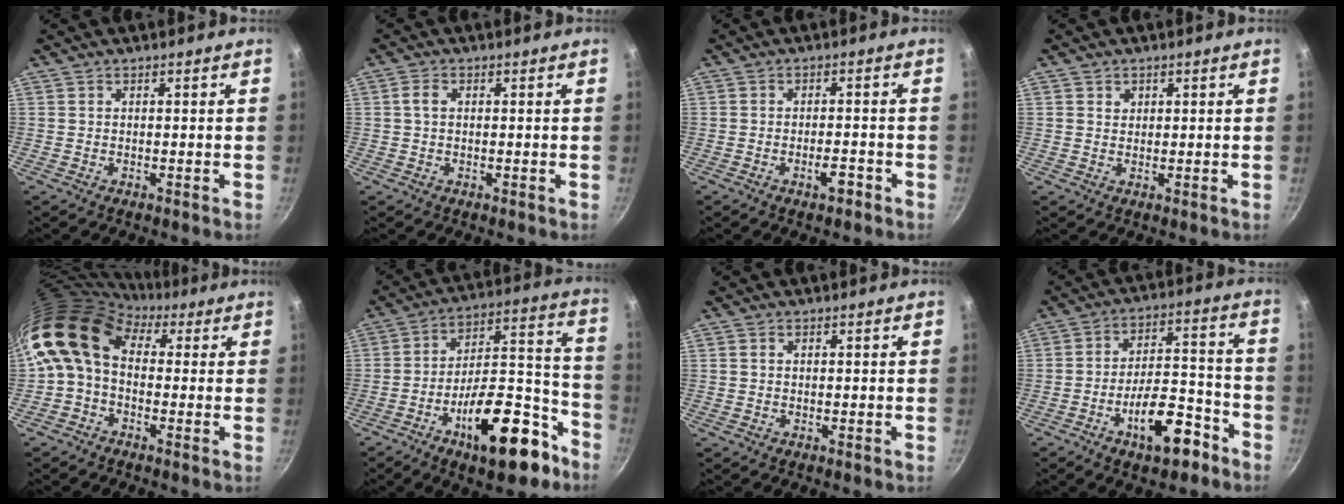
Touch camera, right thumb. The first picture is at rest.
{"total": 2.1, "force": [0.3, 1.4, 1.5], "torque": [-0.029, 0.006, 0.005]}
{"total": 3.3, "force": [-1.9, 1.2, 2.4], "torque": [-0.029, 0.016, -0.029]}
{"total": 1.5, "force": [0.6, 1.3, 0.4], "torque": [-0.001, 0.001, 0.009]}
{"total": 12.5, "force": [1.4, 9.2, 8.3], "torque": [-0.152, 0.027, -0.002]}
{"total": 21.4, "force": [-11.7, 8.8, 15.7], "torque": [-0.186, 0.093, -0.176]}
{"total": 0.6, "force": [0.2, 0.4, 0.4], "torque": [-0.007, 0.003, 0.003]}
{"total": 13.1, "force": [-7.2, 5.5, 9.4], "torque": [-0.120, 0.068, -0.106]}